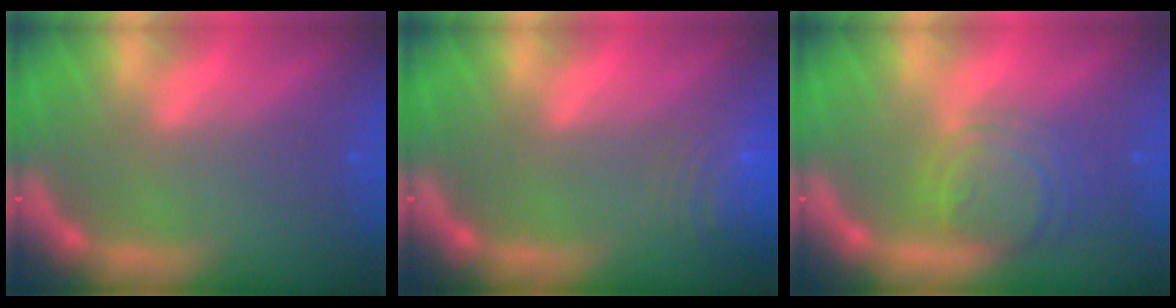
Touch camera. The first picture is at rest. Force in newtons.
{"total": 7.5}
{"total": 6.0}